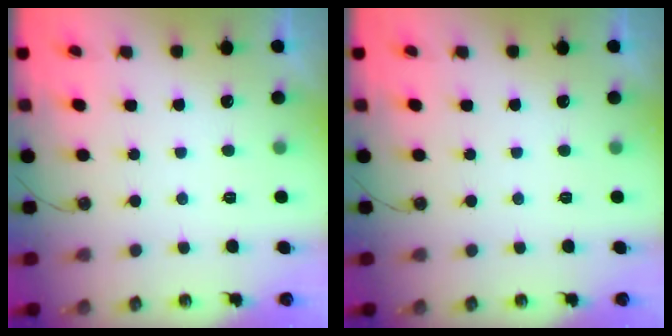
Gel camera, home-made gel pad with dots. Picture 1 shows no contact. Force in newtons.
{"total": 0.0}